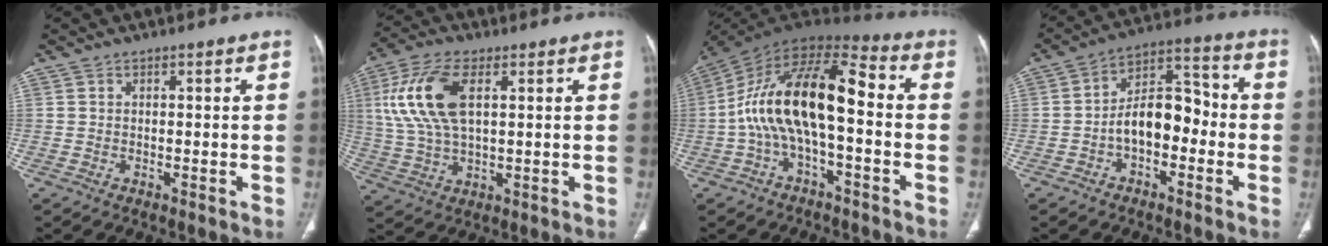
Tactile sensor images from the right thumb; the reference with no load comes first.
{"total": 13.8, "force": [3.7, 6.8, 11.4], "torque": [-0.252, 0.003, 0.074]}
{"total": 17.4, "force": [-1.9, 7.4, 15.6], "torque": [-0.286, 0.060, -0.042]}
{"total": 10.8, "force": [-2.6, 6.5, 8.2], "torque": [-0.108, 0.048, -0.054]}